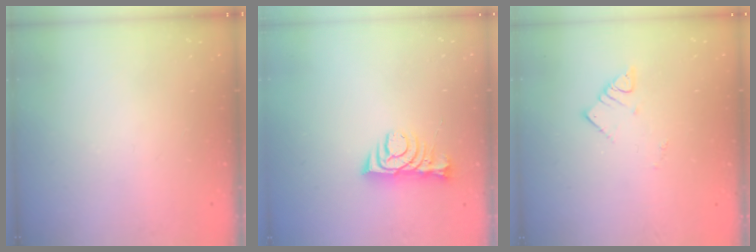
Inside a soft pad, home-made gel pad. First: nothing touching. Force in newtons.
{"total": 7.0, "press": 7.0, "slide": 0.8}
{"total": 2.7, "press": 2.7, "slide": 0.1}